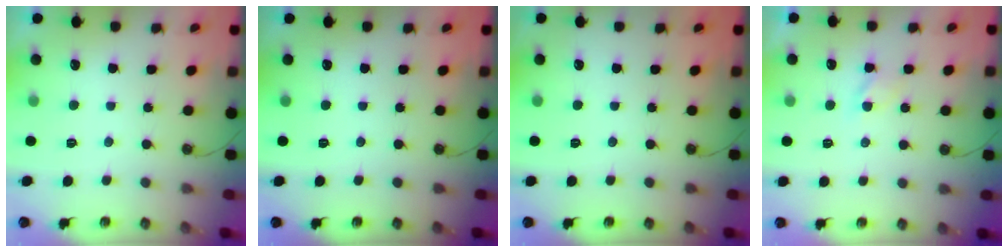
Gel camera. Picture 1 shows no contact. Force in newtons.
{"total": 0.0}
{"total": 0.0}
{"total": 2.9, "press": 2.8, "slide": 0.6}